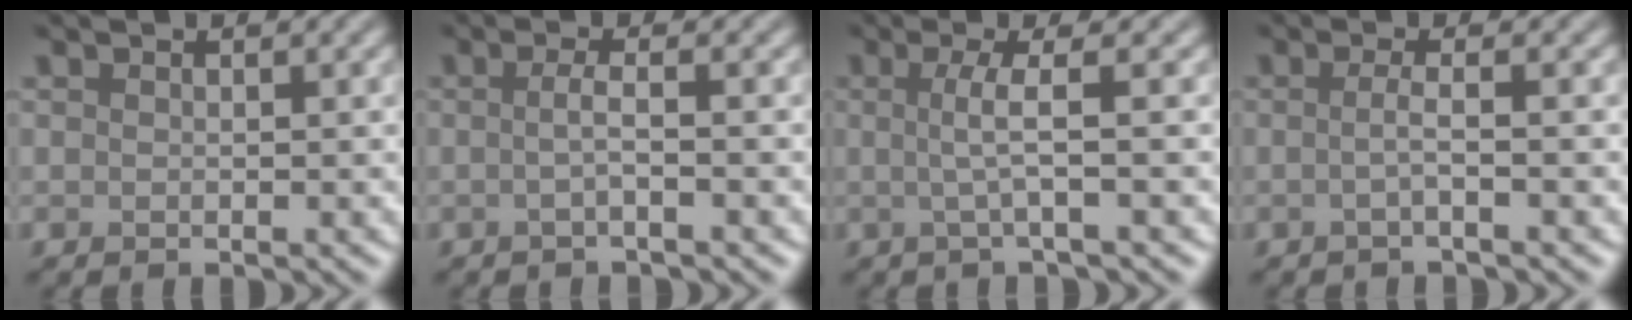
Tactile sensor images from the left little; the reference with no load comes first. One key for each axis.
{"total": 1.8, "fx": -0.2, "fy": 0.4, "fz": 1.7, "tx": -0.028, "ty": -0.001, "tz": -0.010}
{"total": 2.9, "fx": 0.0, "fy": 0.6, "fz": 2.9, "tx": -0.053, "ty": -0.001, "tz": -0.007}
{"total": 1.8, "fx": -0.3, "fy": 0.5, "fz": 1.7, "tx": -0.025, "ty": -0.002, "tz": -0.013}